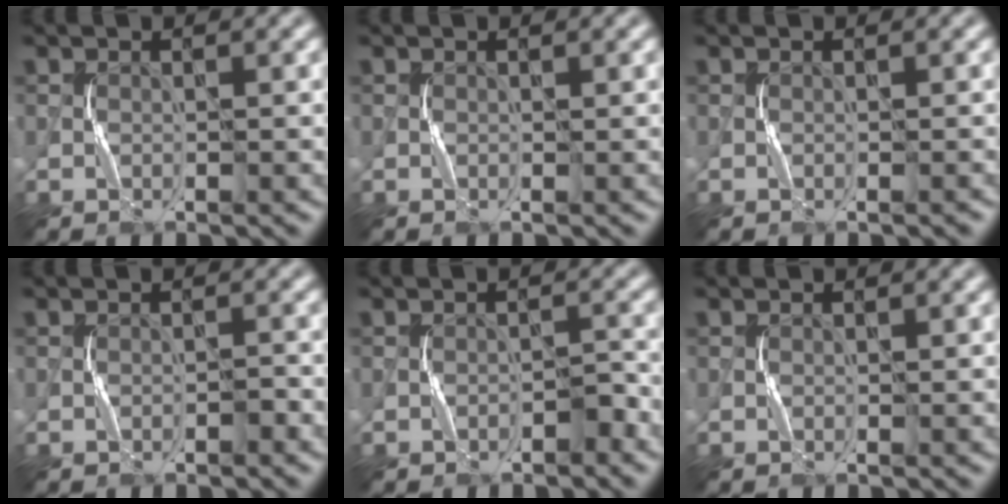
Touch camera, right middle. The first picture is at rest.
{"total": 0.0}
{"total": 0.0}
{"total": 0.6, "force": [-0.4, 0.4, 0.4], "torque": [-0.008, 0.005, -0.006]}
{"total": 1.2, "force": [-0.8, 0.6, 0.7], "torque": [-0.010, 0.006, -0.013]}
{"total": 0.0}